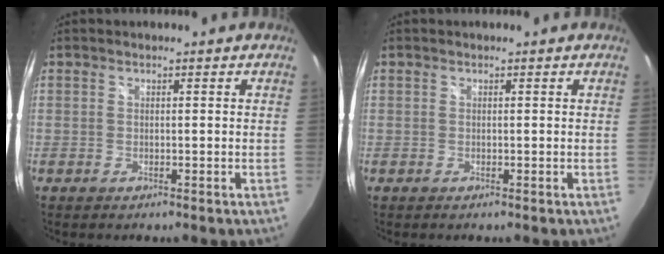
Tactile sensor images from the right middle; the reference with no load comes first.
{"total": 0.0}